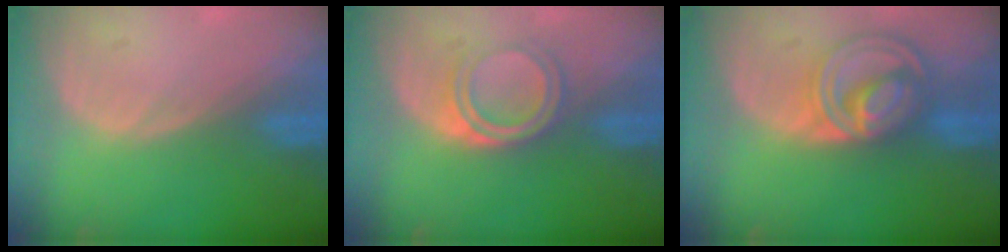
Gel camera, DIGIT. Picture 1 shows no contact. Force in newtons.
{"total": 4.2, "press": 4.0, "slide": 1.1}
{"total": 8.5, "press": 7.2, "slide": 4.5}